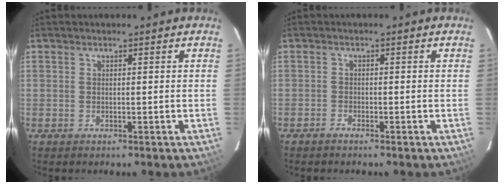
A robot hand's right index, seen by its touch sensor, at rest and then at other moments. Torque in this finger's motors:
{"motor_torque": [0.09, 0.06, -0.01, 0.00]}